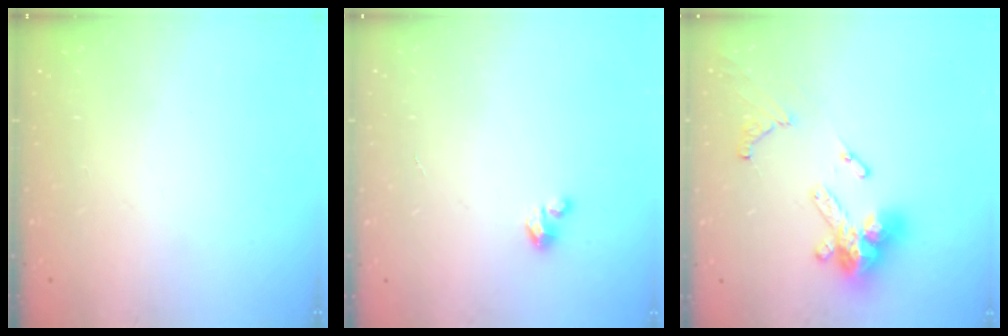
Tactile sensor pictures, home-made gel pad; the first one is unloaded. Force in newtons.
{"total": 2.7, "press": 2.7, "slide": 0.2}
{"total": 16.1, "press": 16.0, "slide": 1.8}